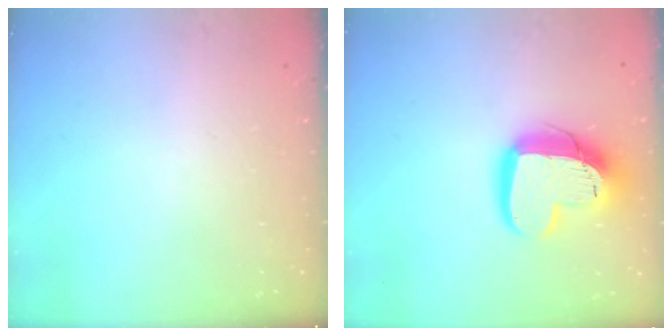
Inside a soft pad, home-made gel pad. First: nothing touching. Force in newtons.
{"total": 18.9, "press": 18.8, "slide": 1.5}